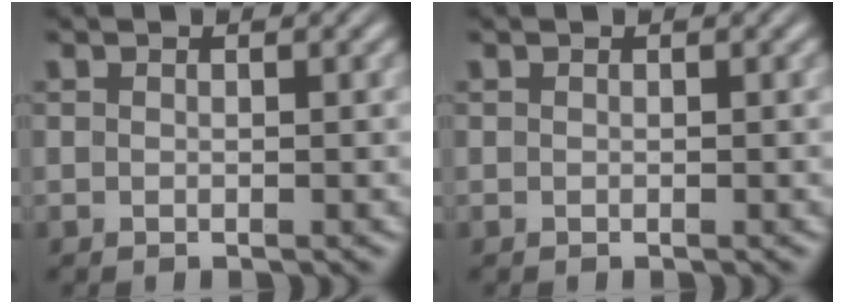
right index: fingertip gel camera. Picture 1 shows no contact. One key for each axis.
{"total": 0.0}